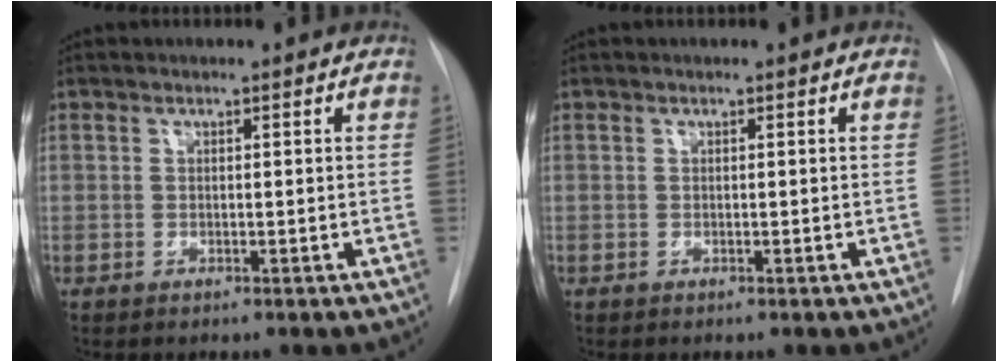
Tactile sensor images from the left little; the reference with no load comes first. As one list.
[{"total": 0.0}]